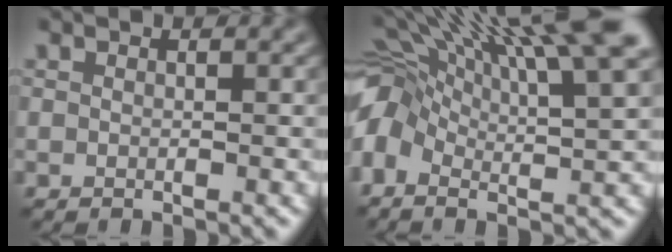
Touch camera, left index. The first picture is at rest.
{"total": 14.3, "force": [4.5, 5.2, 12.6], "torque": [-0.226, 0.019, 0.065]}